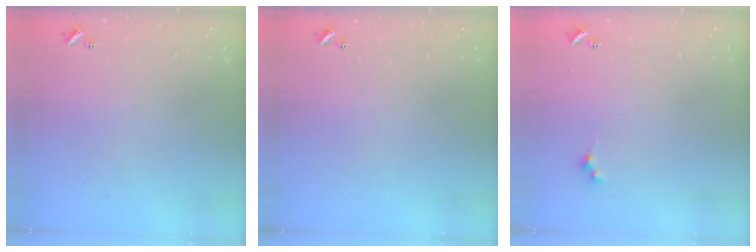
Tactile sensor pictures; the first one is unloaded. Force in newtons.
{"total": 0.0}
{"total": 2.6, "press": 2.6, "slide": 0.5}